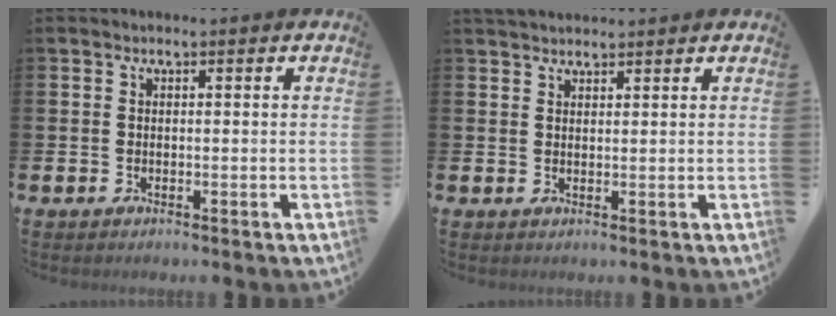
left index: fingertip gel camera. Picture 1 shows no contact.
{"total": 2.0, "force": [2.0, 0.5, 0.2], "torque": [-0.001, -0.006, 0.035]}